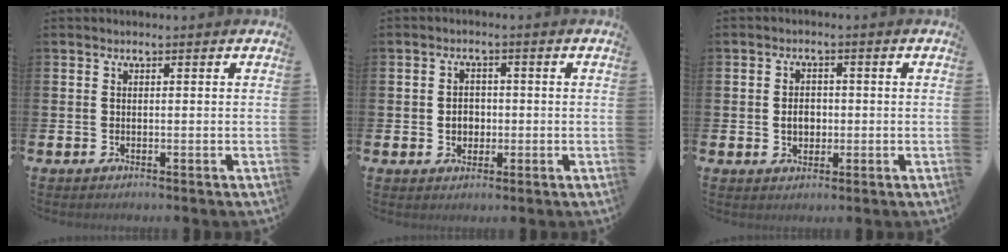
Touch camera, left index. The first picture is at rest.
{"total": 2.7, "force": [-0.3, 2.3, 1.3], "torque": [-0.007, -0.003, -0.014]}
{"total": 2.8, "force": [-0.2, 2.2, 1.7], "torque": [-0.012, -0.003, -0.013]}